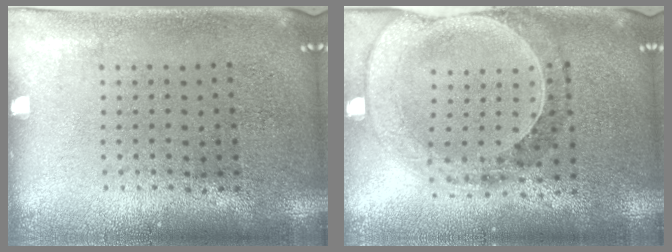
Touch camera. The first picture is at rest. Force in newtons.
{"total": 1.0, "press": 0.9, "slide": 0.2}